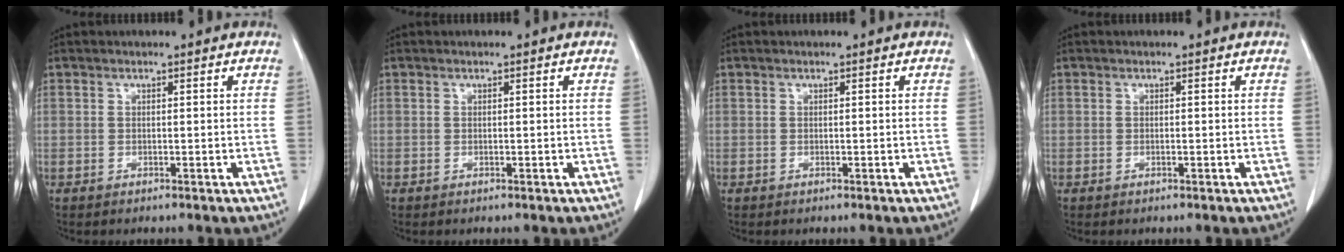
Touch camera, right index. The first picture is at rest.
{"total": 0.0}
{"total": 0.0}
{"total": 0.0}